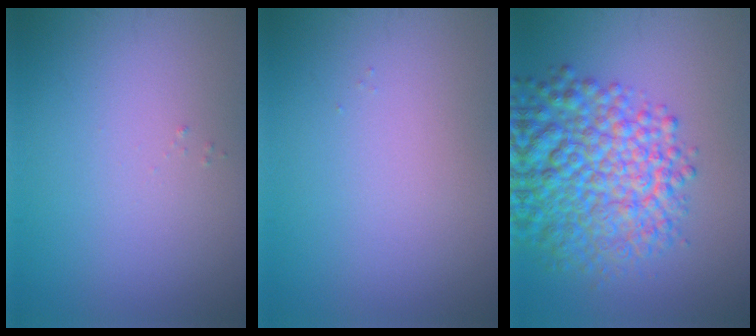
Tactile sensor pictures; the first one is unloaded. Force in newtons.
{"total": 0.0}
{"total": 9.4, "press": 9.4, "slide": 0.4}